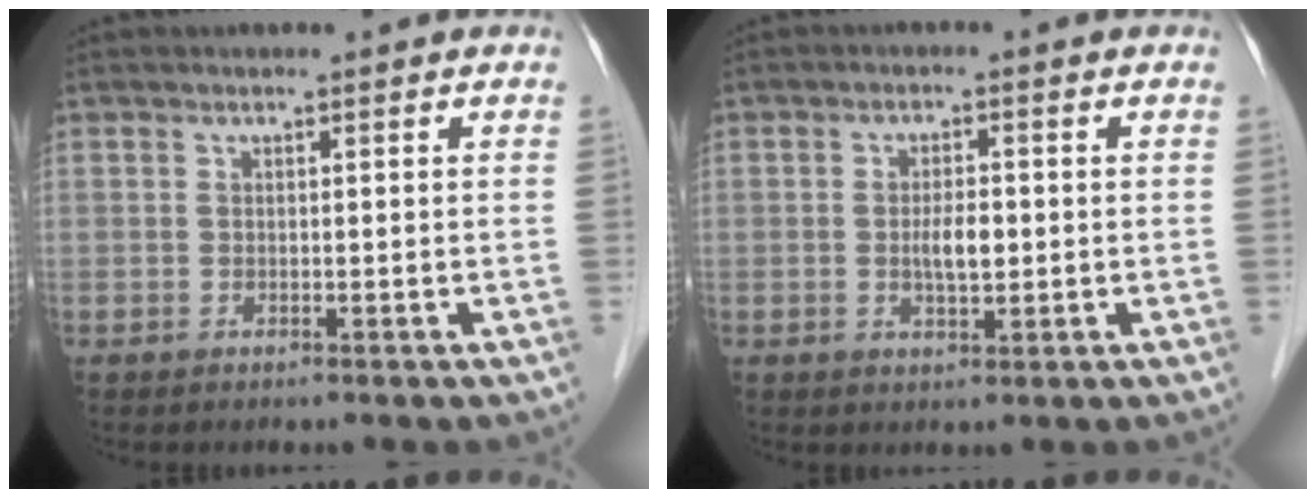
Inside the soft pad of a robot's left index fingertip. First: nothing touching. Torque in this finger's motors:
{"motor_torque": [0.62, 0.53, 0.08, 0.02]}